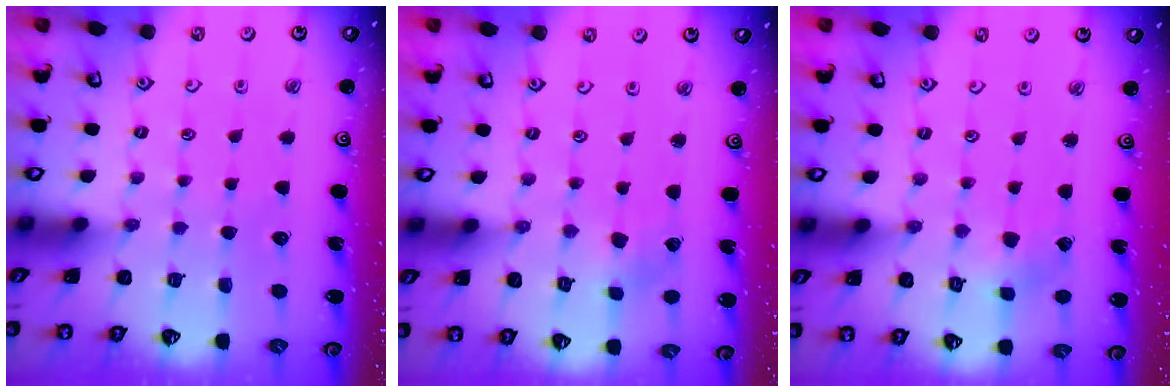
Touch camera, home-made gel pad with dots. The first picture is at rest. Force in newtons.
{"total": 1.4, "press": 1.4, "slide": 0.2}
{"total": 2.2, "press": 2.2, "slide": 0.3}